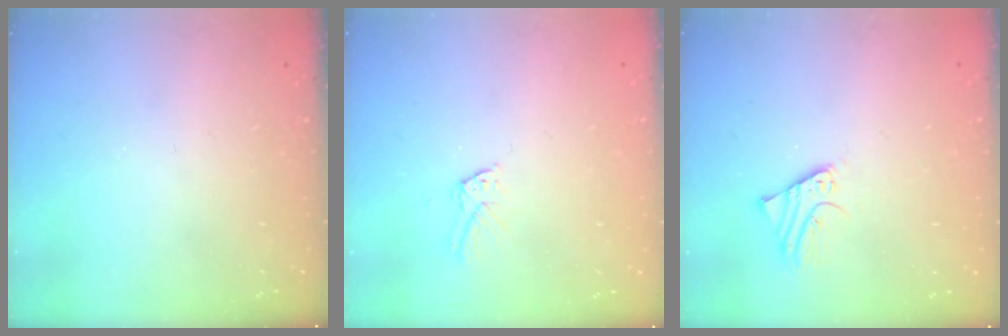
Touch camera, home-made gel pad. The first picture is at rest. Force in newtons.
{"total": 4.4, "press": 4.4, "slide": 0.5}
{"total": 2.3, "press": 2.3, "slide": 0.2}